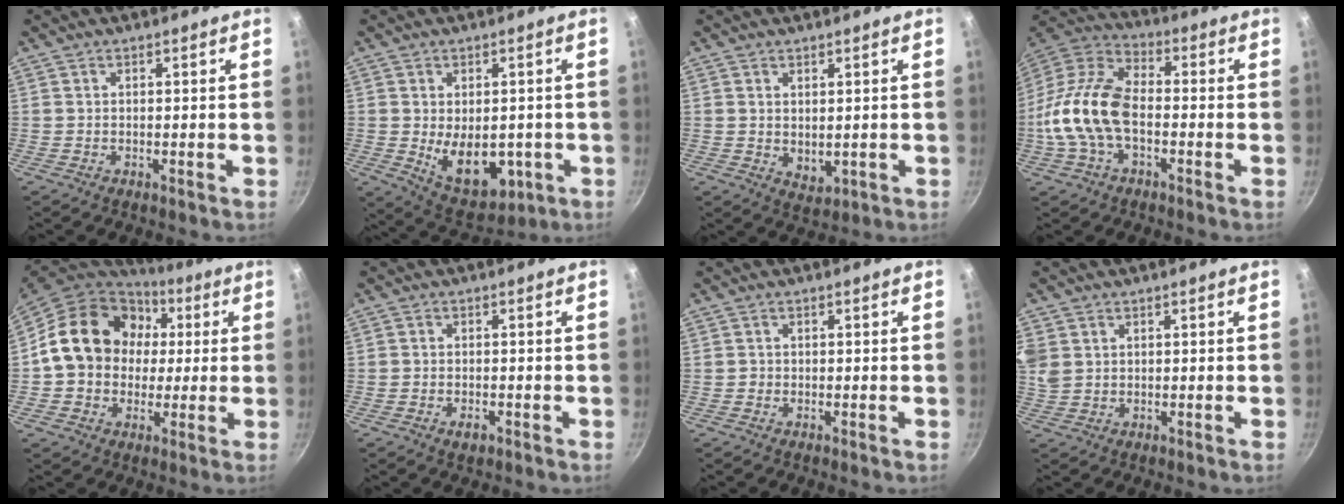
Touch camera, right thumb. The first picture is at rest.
{"total": 11.9, "force": [-1.8, 7.6, 9.0], "torque": [-0.099, -0.013, -0.002]}
{"total": 3.3, "force": [0.8, 2.3, 2.3], "torque": [-0.030, -0.016, 0.021]}
{"total": 16.1, "force": [-2.8, 9.3, 12.9], "torque": [-0.239, 0.041, -0.070]}
{"total": 19.0, "force": [2.5, 15.9, 10.2], "torque": [-0.145, 0.036, 0.030]}
{"total": 2.4, "force": [-1.2, 1.4, 1.5], "torque": [-0.026, 0.007, -0.022]}
{"total": 0.6, "force": [-0.1, 0.6, 0.0], "torque": [0.002, 0.002, -0.004]}
{"total": 6.8, "force": [2.1, 5.3, 3.7], "torque": [-0.081, 0.007, 0.048]}